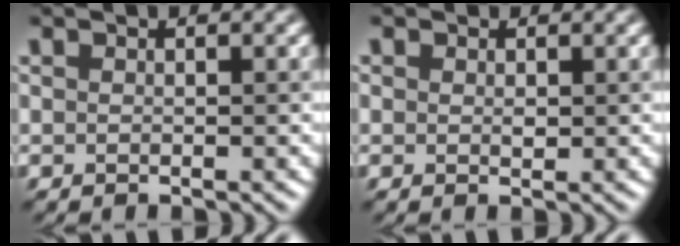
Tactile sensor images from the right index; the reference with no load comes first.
{"total": 0.8, "force": [0.2, 0.6, 0.4], "torque": [-0.006, -0.002, 0.002]}